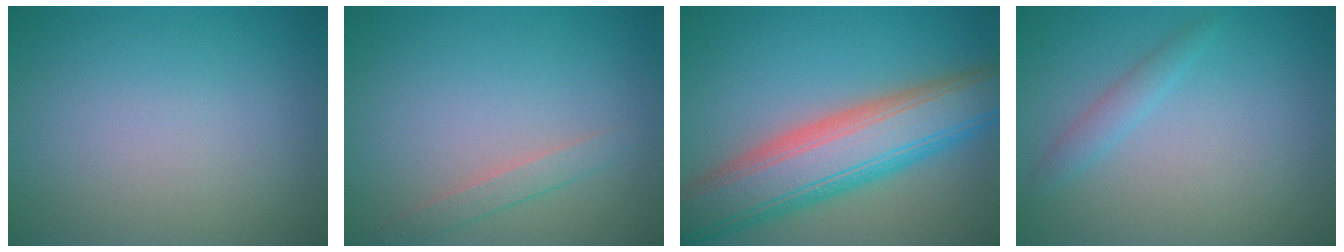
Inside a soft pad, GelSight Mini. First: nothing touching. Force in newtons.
{"total": 1.4, "press": 1.4, "slide": 0.1}
{"total": 9.9, "press": 9.9, "slide": 0.4}
{"total": 1.5, "press": 1.5, "slide": 0.1}